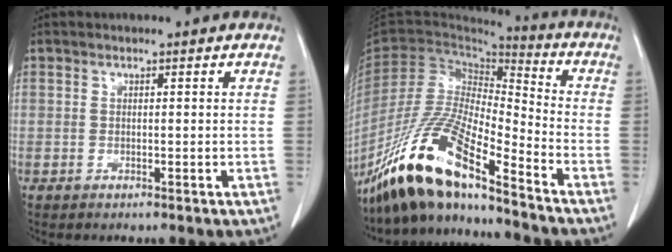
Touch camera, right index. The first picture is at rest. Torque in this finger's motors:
{"motor_torque": [1.09, -1.04, 0.69, 0.21]}